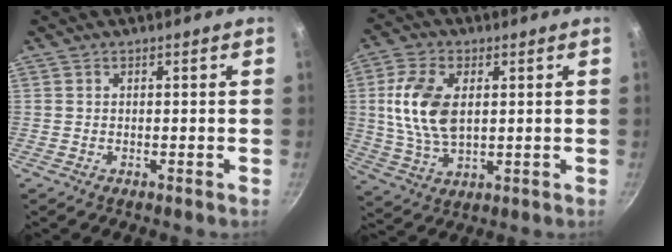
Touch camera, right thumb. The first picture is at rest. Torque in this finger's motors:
{"motor_torque": [0.66, 0.62, 1.29, -0.31, 0.42]}